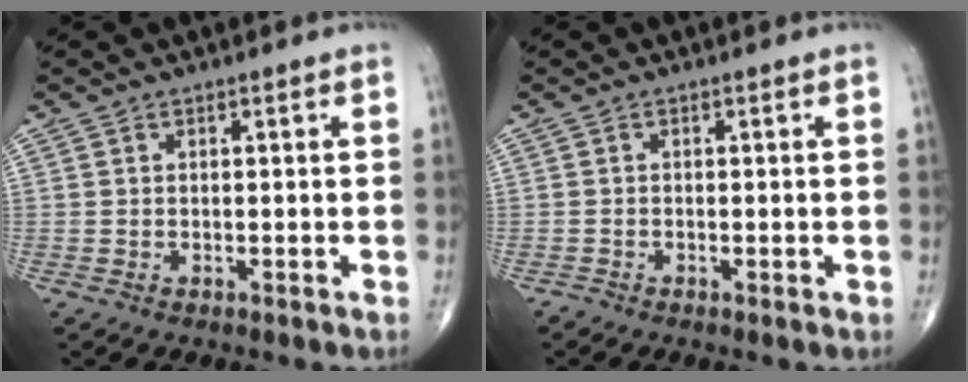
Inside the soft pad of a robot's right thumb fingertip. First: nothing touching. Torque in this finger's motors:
{"motor_torque": [0.32, 0.25, -0.07, -0.21, 0.04]}